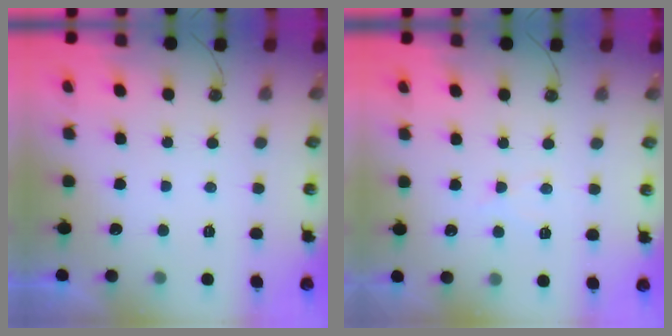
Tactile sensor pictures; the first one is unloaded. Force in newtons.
{"total": 4.6, "press": 4.5, "slide": 0.7}